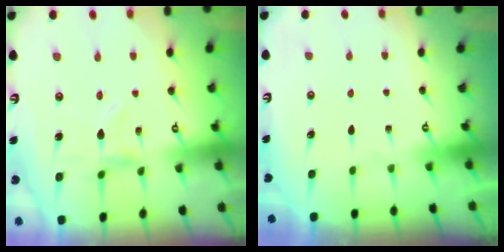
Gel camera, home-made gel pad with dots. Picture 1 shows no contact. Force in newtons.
{"total": 0.0}